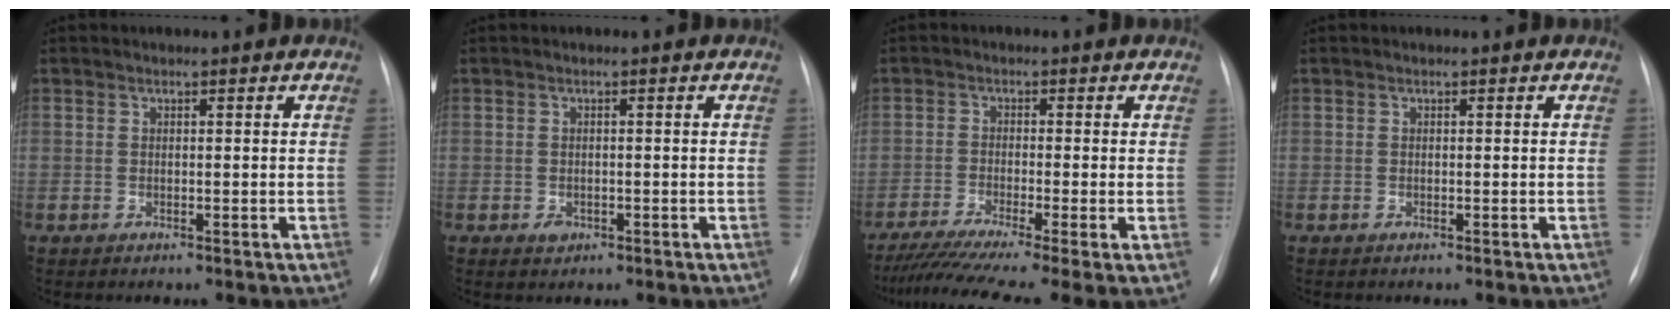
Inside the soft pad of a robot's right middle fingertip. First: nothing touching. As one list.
[{"total": 1.5, "force": [-0.7, 1.1, 0.6], "torque": [-0.009, 0.002, -0.004]}, {"total": 11.6, "force": [-7.9, 0.4, 8.5], "torque": [-0.148, -0.025, -0.130]}, {"total": 0.0}]